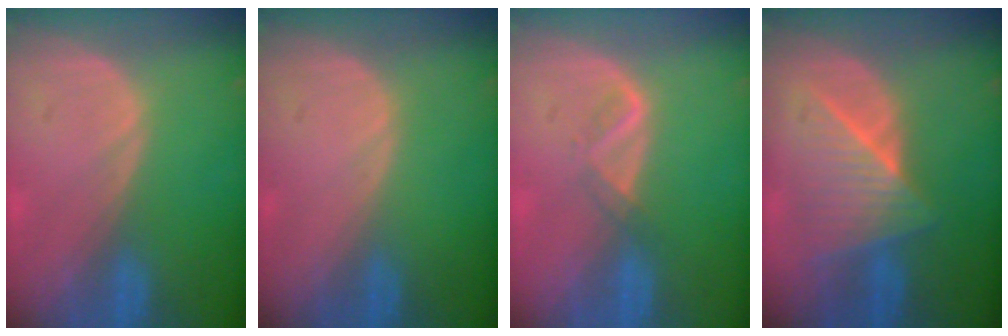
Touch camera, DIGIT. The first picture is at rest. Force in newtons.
{"total": 0.0}
{"total": 2.1, "press": 2.0, "slide": 0.6}
{"total": 7.0, "press": 7.0, "slide": 0.2}